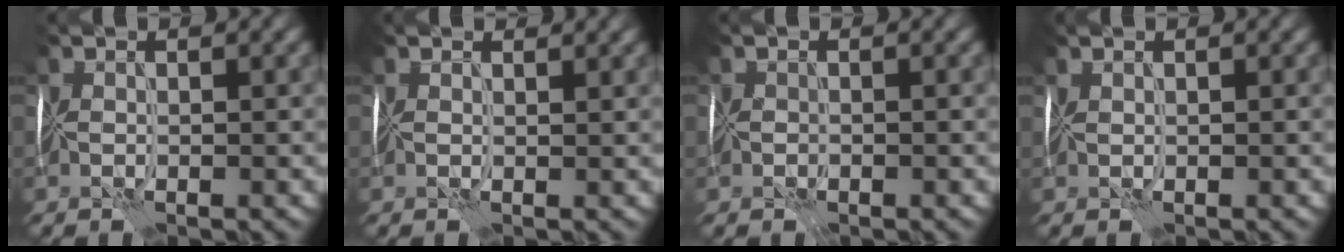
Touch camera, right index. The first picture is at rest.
{"total": 2.1, "force": [1.8, 0.8, 0.6], "torque": [-0.001, 0.017, 0.011]}
{"total": 1.6, "force": [-0.3, -0.3, -1.6], "torque": [0.014, 0.013, 0.002]}
{"total": 0.8, "force": [0.7, 0.3, 0.1], "torque": [0.003, 0.007, 0.010]}